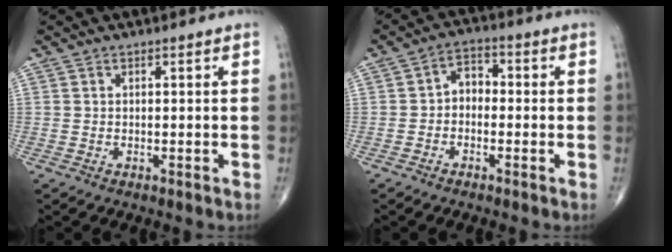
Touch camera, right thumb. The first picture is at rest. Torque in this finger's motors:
{"motor_torque": [-0.42, 0.51, 0.08, -0.05, 0.06]}